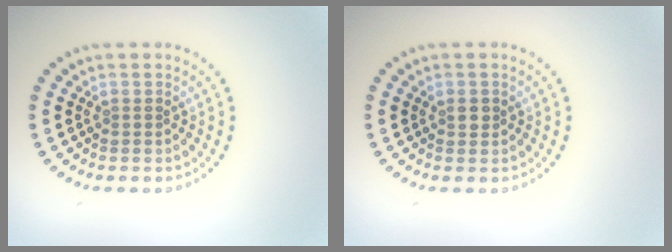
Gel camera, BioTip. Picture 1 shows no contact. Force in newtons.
{"total": 1.0, "press": 1.0, "slide": 0.3}